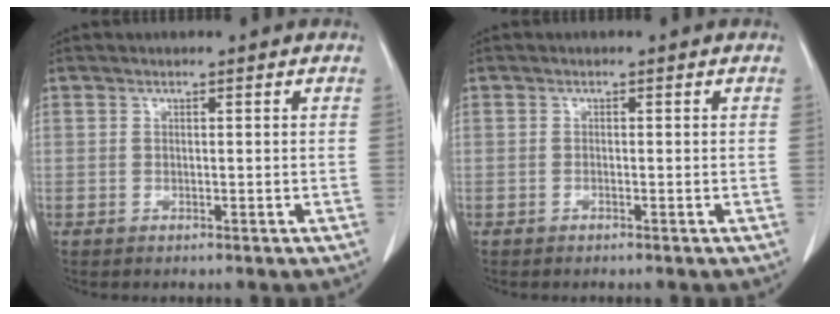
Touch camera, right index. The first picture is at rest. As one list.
[{"total": 0.0}]